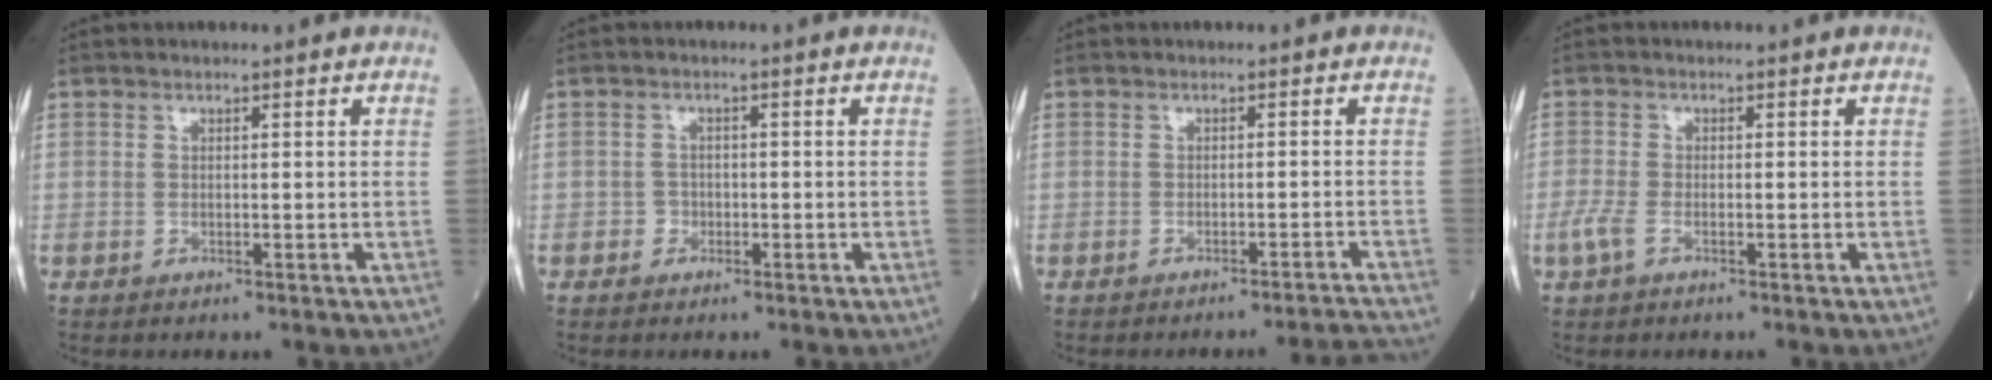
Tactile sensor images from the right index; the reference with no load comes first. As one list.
[{"total": 1.4, "force": [-0.7, 1.2, 0.2], "torque": [0.005, 0.008, -0.015]}, {"total": 5.3, "force": [-4.9, -2.1, 0.3], "torque": [0.007, -0.004, -0.059]}, {"total": 2.5, "force": [-1.3, 1.0, 2.0], "torque": [-0.058, -0.002, -0.031]}]